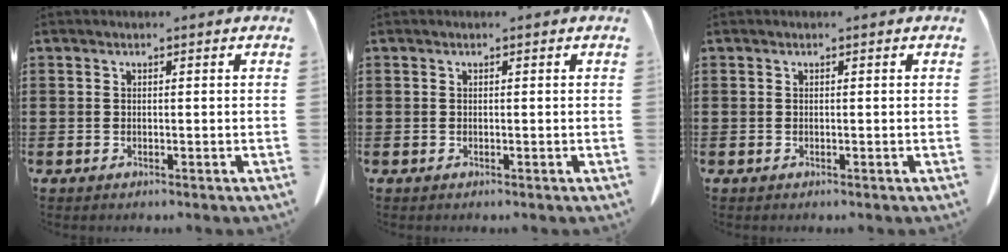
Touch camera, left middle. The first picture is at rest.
{"total": 0.0}
{"total": 0.0}